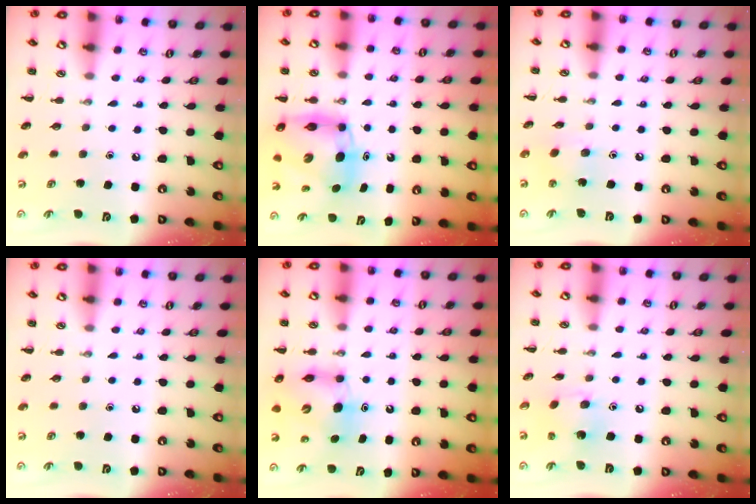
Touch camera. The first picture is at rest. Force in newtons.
{"total": 8.1, "press": 7.8, "slide": 2.2}
{"total": 3.8, "press": 3.8, "slide": 0.5}
{"total": 0.0}
{"total": 6.6, "press": 6.5, "slide": 1.3}
{"total": 4.2, "press": 4.1, "slide": 0.8}